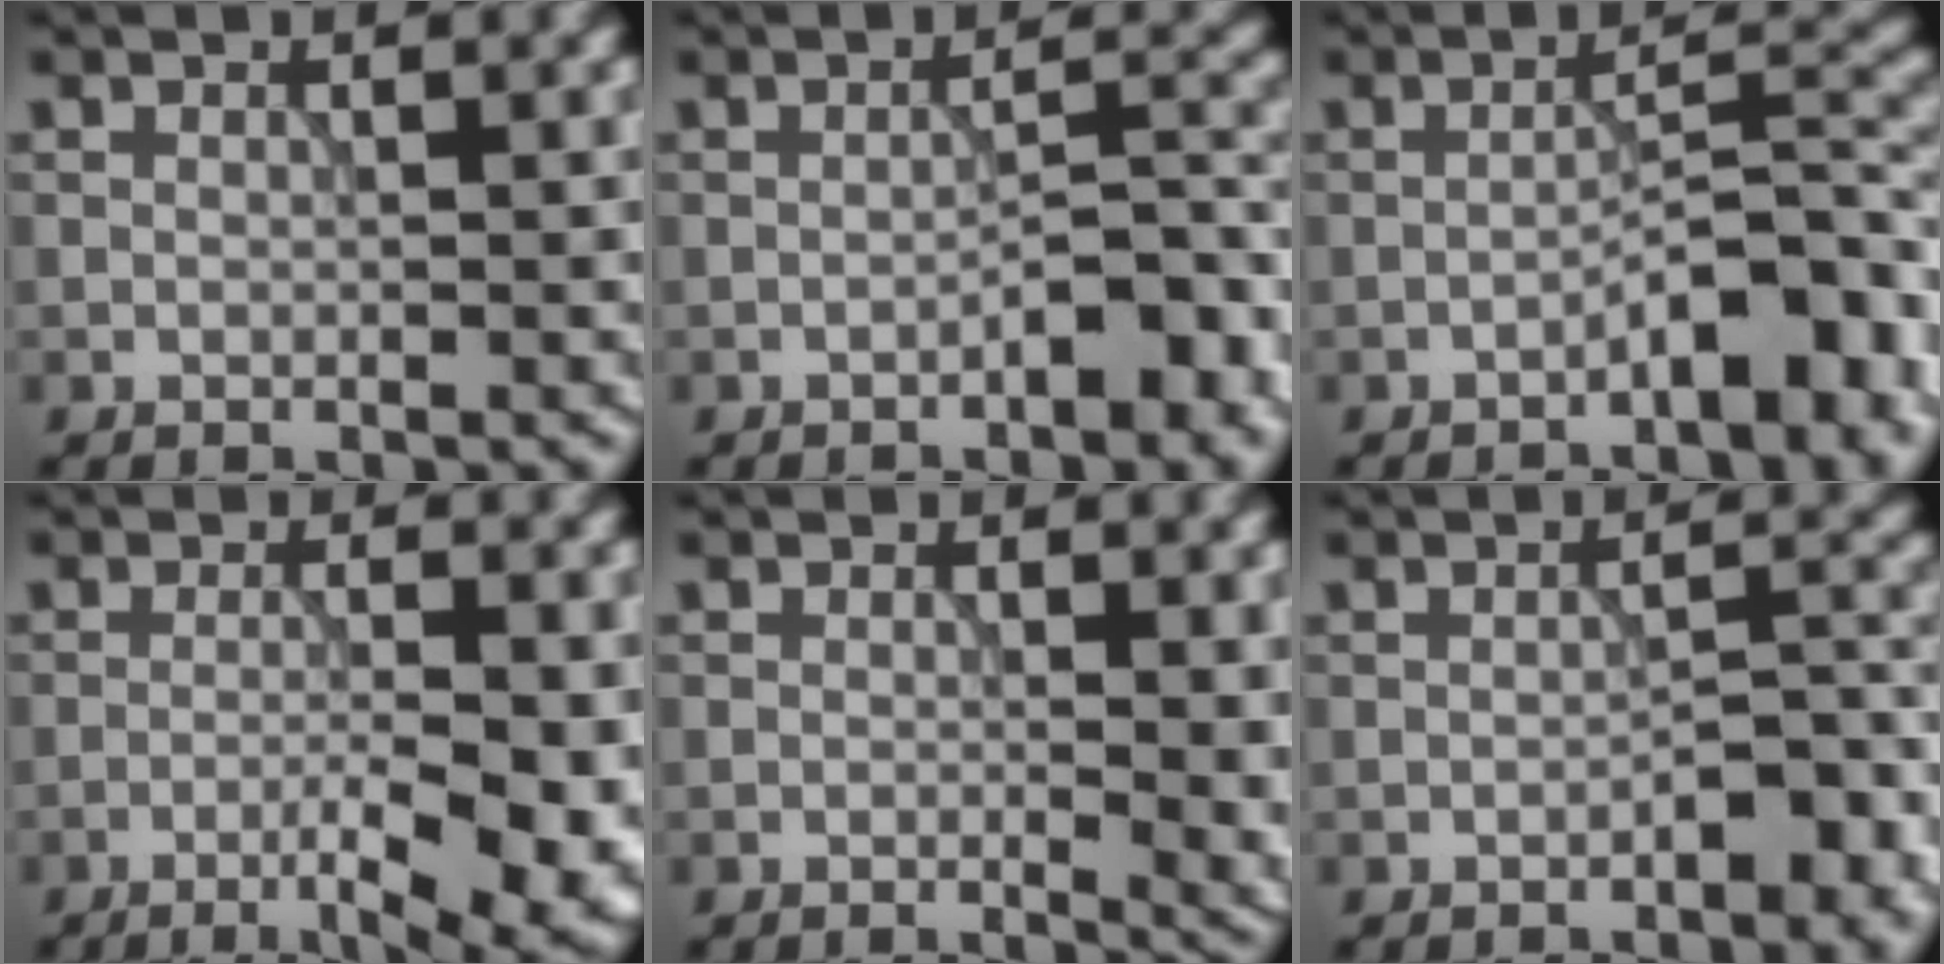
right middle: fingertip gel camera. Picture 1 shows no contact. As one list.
[{"total": 4.2, "force": [-2.4, 1.3, 3.2], "torque": [-0.042, 0.014, -0.037]}, {"total": 6.4, "force": [-3.5, 1.8, 5.0], "torque": [-0.066, 0.023, -0.056]}, {"total": 7.2, "force": [-2.9, 1.7, 6.3], "torque": [-0.096, -0.007, -0.039]}, {"total": 4.3, "force": [0.0, 1.6, 4.0], "torque": [-0.041, -0.007, 0.001]}, {"total": 3.8, "force": [-2.1, 1.4, 2.8], "torque": [-0.036, 0.011, -0.032]}]